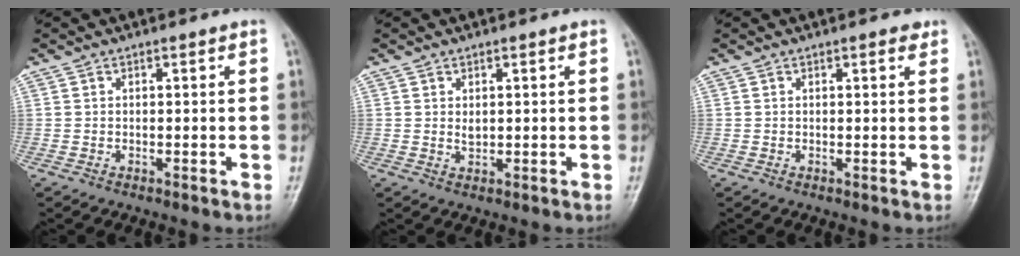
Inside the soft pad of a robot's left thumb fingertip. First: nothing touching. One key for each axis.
{"total": 1.5, "fx": 0.5, "fy": 0.9, "fz": 1.1, "tx": -0.014, "ty": -0.005, "tz": 0.011}
{"total": 1.3, "fx": 0.8, "fy": 0.5, "fz": 0.8, "tx": -0.007, "ty": -0.002, "tz": 0.008}